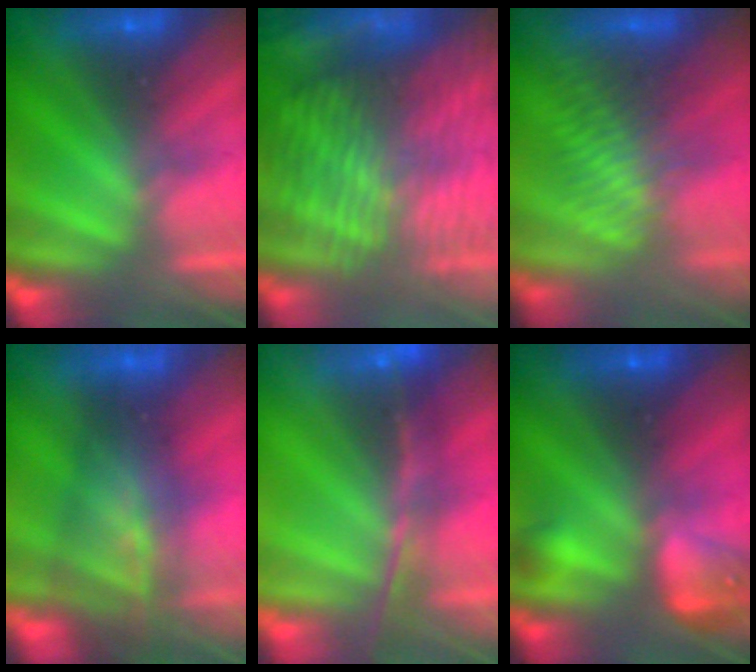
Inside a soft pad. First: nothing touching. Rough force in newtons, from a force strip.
{"total": 6.8}
{"total": 3.0}
{"total": 8.9}
{"total": 10.9}
{"total": 8.0}